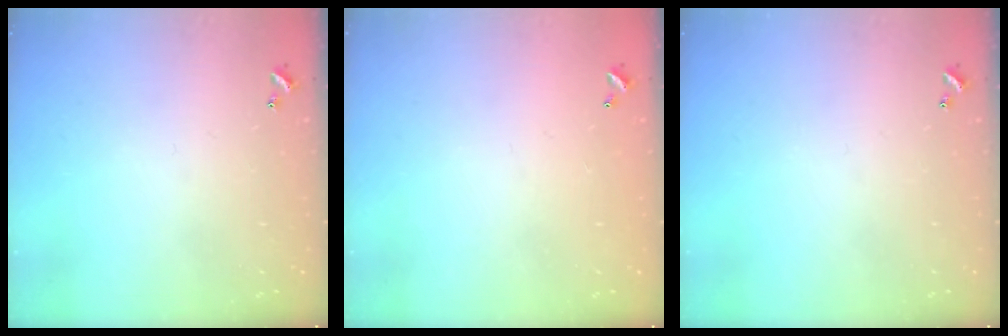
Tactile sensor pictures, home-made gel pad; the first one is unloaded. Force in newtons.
{"total": 3.0, "press": 3.0, "slide": 0.1}
{"total": 0.0}